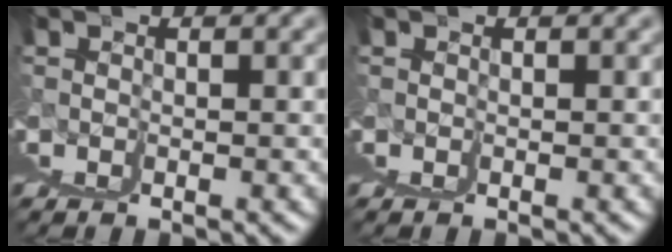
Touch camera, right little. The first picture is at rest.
{"total": 0.0}